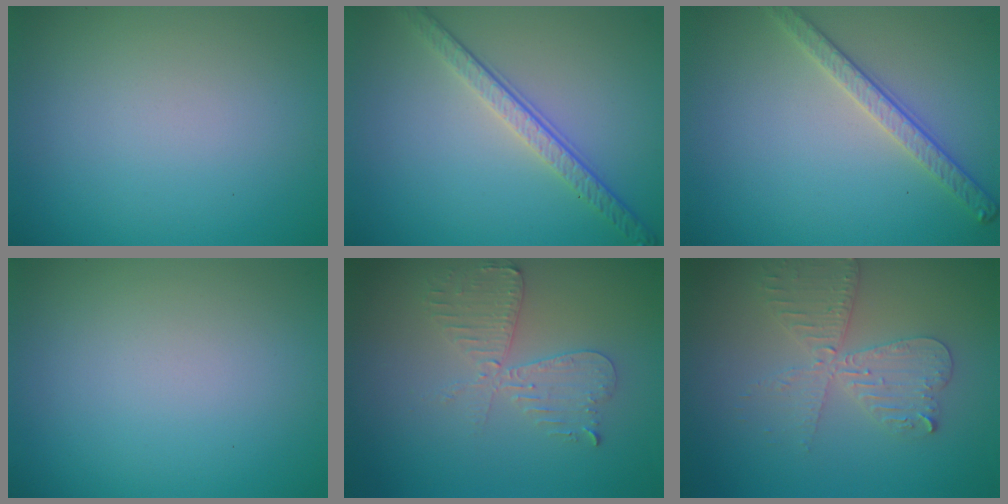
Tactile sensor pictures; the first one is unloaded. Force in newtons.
{"total": 3.8, "press": 2.8, "slide": 2.5}
{"total": 2.7, "press": 2.6, "slide": 0.9}
{"total": 0.0}
{"total": 2.6, "press": 2.5, "slide": 0.5}
{"total": 4.1, "press": 3.5, "slide": 2.1}